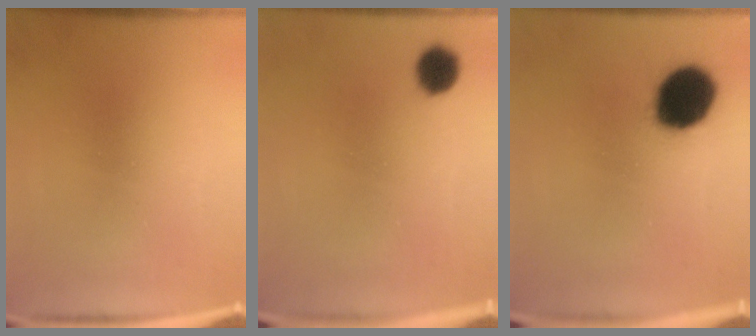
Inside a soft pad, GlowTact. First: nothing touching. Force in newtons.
{"total": 5.3}
{"total": 16.4}